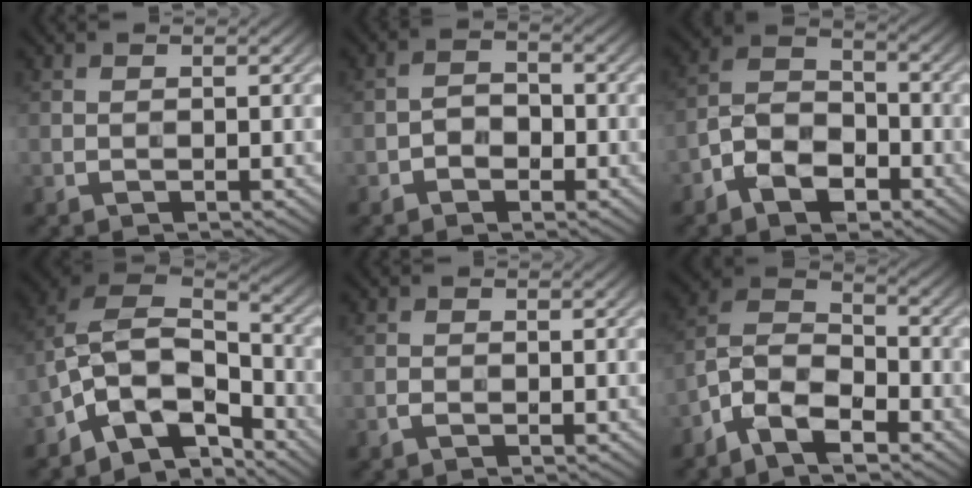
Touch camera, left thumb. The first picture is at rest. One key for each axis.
{"total": 2.5, "fx": -1.2, "fy": 1.7, "fz": 1.4, "tx": -0.022, "ty": 0.006, "tz": -0.028}
{"total": 7.6, "fx": -4.3, "fy": 4.3, "fz": 4.5, "tx": -0.087, "ty": 0.001, "tz": -0.096}
{"total": 12.3, "fx": -6.9, "fy": 6.6, "fz": 7.7, "tx": -0.149, "ty": -0.006, "tz": -0.142}
{"total": 0.9, "fx": -0.5, "fy": 0.6, "fz": 0.5, "tx": -0.012, "ty": -0.001, "tz": -0.011}
{"total": 9.4, "fx": -6.0, "fy": 4.4, "fz": 5.7, "tx": -0.113, "ty": -0.003, "tz": -0.133}